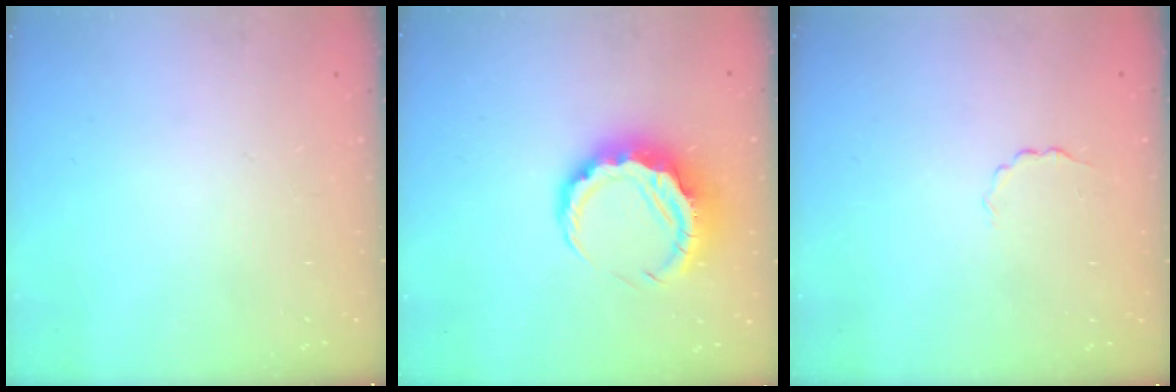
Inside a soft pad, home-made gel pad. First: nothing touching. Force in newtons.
{"total": 9.7, "press": 9.5, "slide": 1.8}
{"total": 2.0, "press": 1.9, "slide": 0.6}